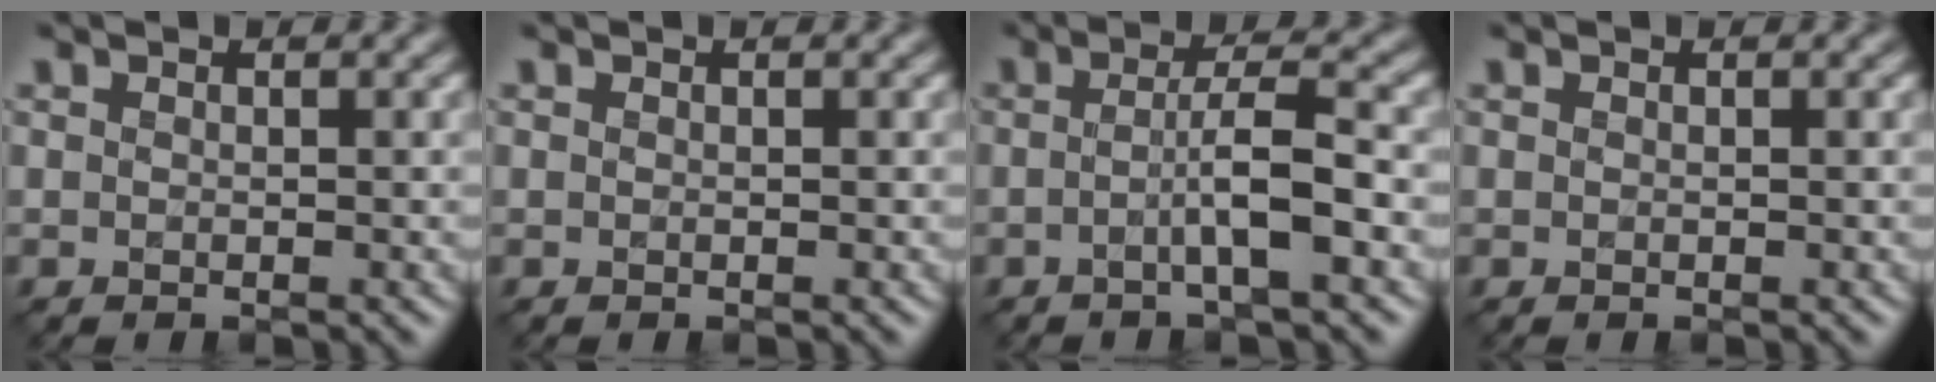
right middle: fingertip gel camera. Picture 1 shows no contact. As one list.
[{"total": 0.0}, {"total": 4.1, "force": [-1.0, 0.5, 4.0], "torque": [-0.067, 0.012, -0.026]}, {"total": 0.0}]